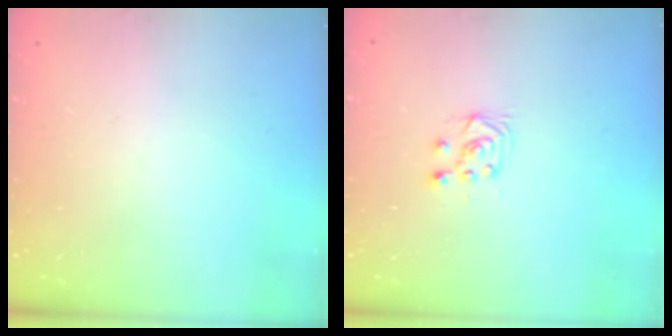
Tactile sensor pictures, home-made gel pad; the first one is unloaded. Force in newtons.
{"total": 6.3, "press": 6.3, "slide": 0.7}